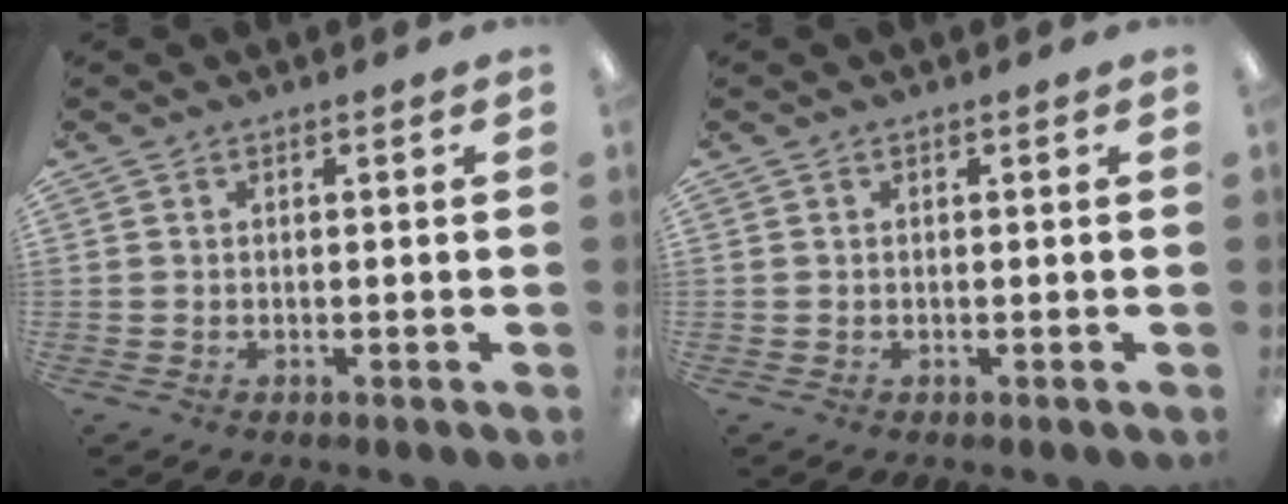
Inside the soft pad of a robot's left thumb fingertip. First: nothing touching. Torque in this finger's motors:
{"motor_torque": [0.00, 0.00, -0.02, -0.02, 0.00]}